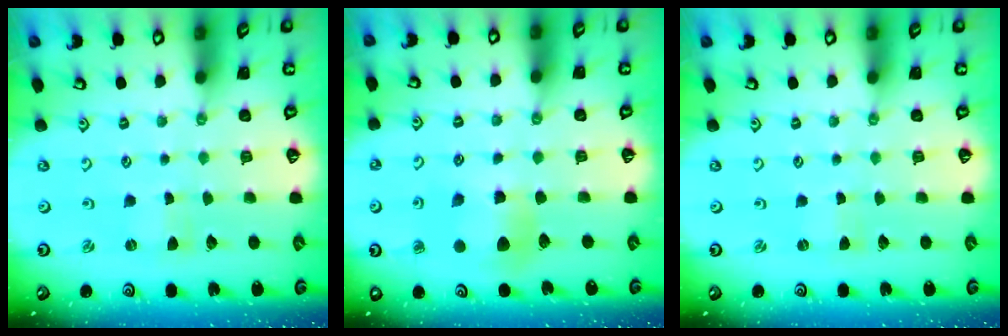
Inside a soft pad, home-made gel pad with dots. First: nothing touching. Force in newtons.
{"total": 7.8, "press": 7.8, "slide": 0.6}
{"total": 0.0}